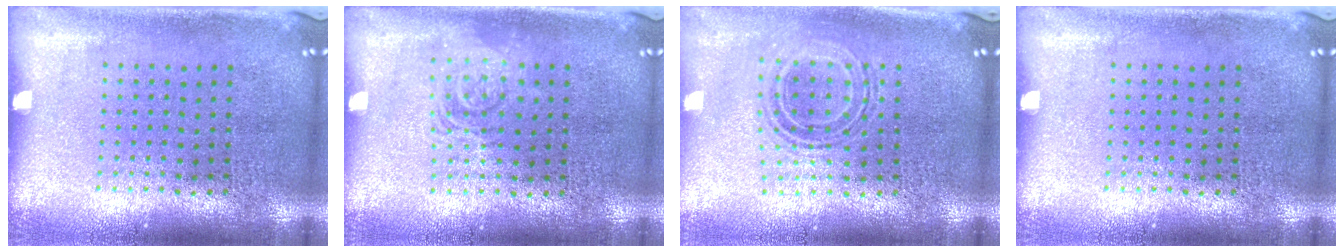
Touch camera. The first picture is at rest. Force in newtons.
{"total": 1.2, "press": 1.2, "slide": 0.2}
{"total": 0.8, "press": 0.8, "slide": 0.2}
{"total": 0.0}